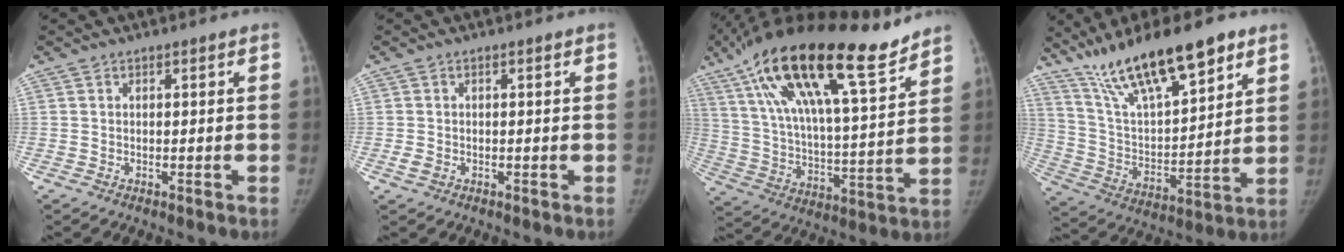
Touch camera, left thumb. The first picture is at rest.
{"total": 1.4, "force": [-0.5, 1.1, 0.7], "torque": [-0.013, -0.001, -0.009]}
{"total": 27.1, "force": [17.8, 6.8, 19.2], "torque": [-0.326, -0.040, 0.306]}
{"total": 21.4, "force": [14.3, 6.2, 14.6], "torque": [-0.232, -0.045, 0.260]}